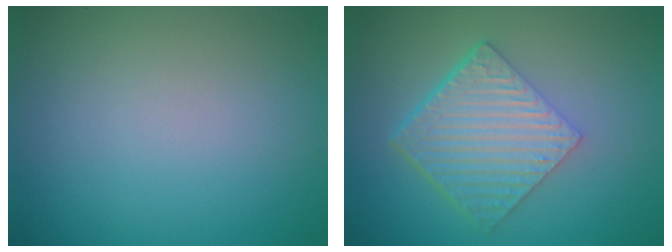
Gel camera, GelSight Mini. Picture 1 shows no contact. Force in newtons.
{"total": 6.3, "press": 4.3, "slide": 4.6}